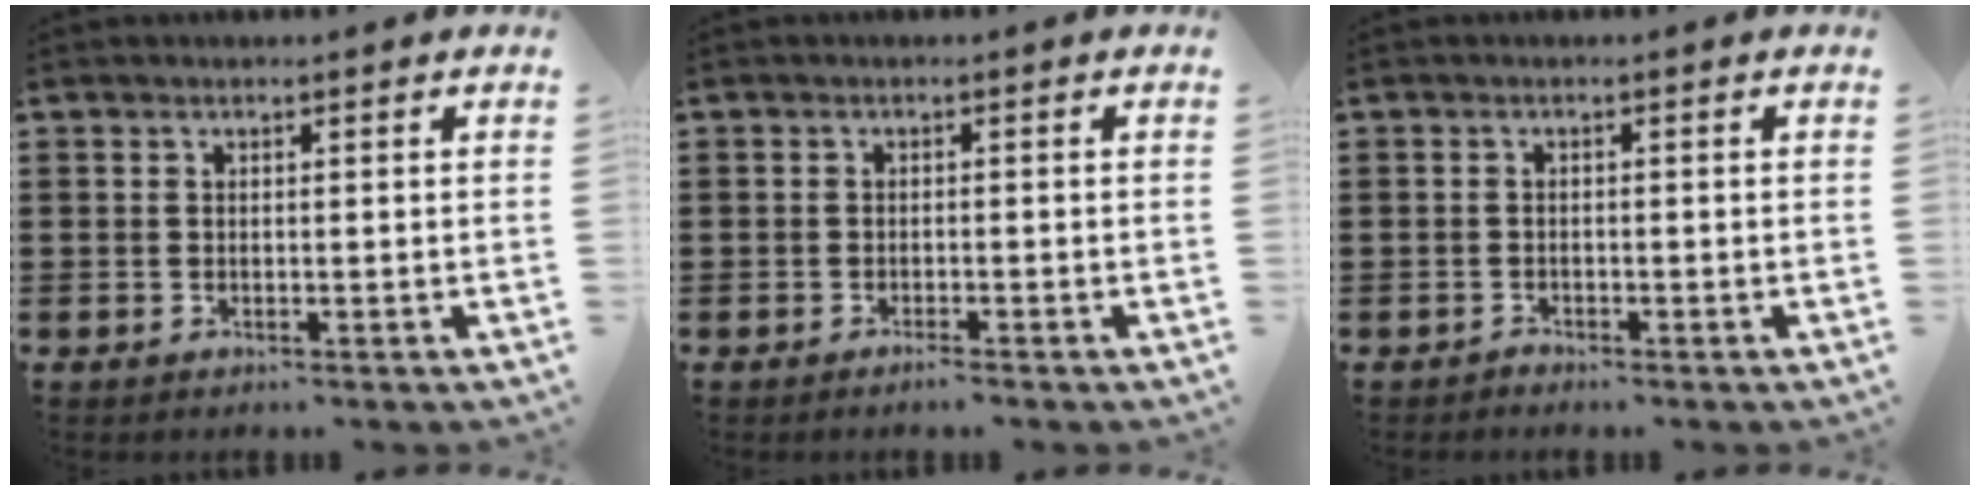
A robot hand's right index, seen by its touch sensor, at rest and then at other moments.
{"total": 1.1, "force": [-1.0, 0.1, 0.3], "torque": [-0.009, -0.001, -0.020]}
{"total": 0.9, "force": [-0.9, 0.3, -0.1], "torque": [-0.001, 0.004, -0.019]}